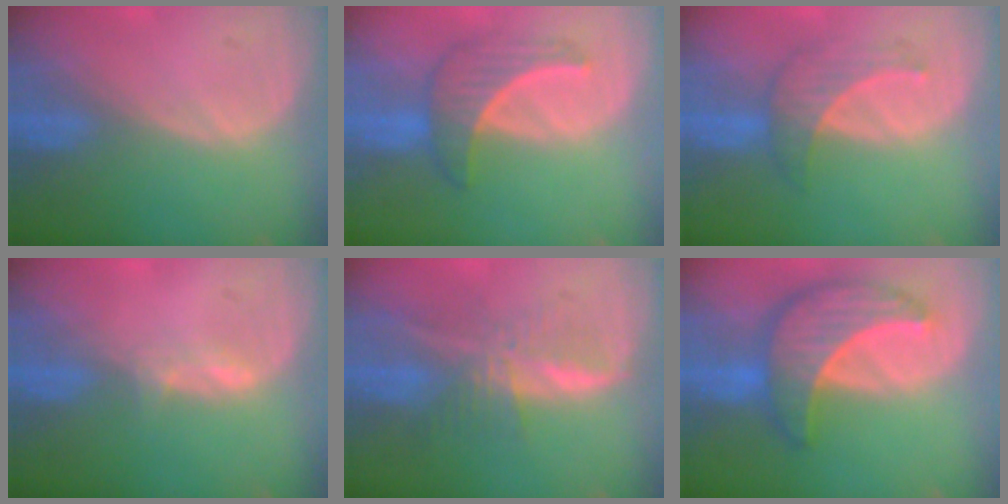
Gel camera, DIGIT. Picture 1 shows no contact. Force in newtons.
{"total": 5.7, "press": 5.6, "slide": 0.9}
{"total": 4.5, "press": 4.5, "slide": 0.4}
{"total": 1.6, "press": 1.5, "slide": 0.6}
{"total": 7.6, "press": 6.4, "slide": 4.2}
{"total": 9.6, "press": 9.5, "slide": 0.8}